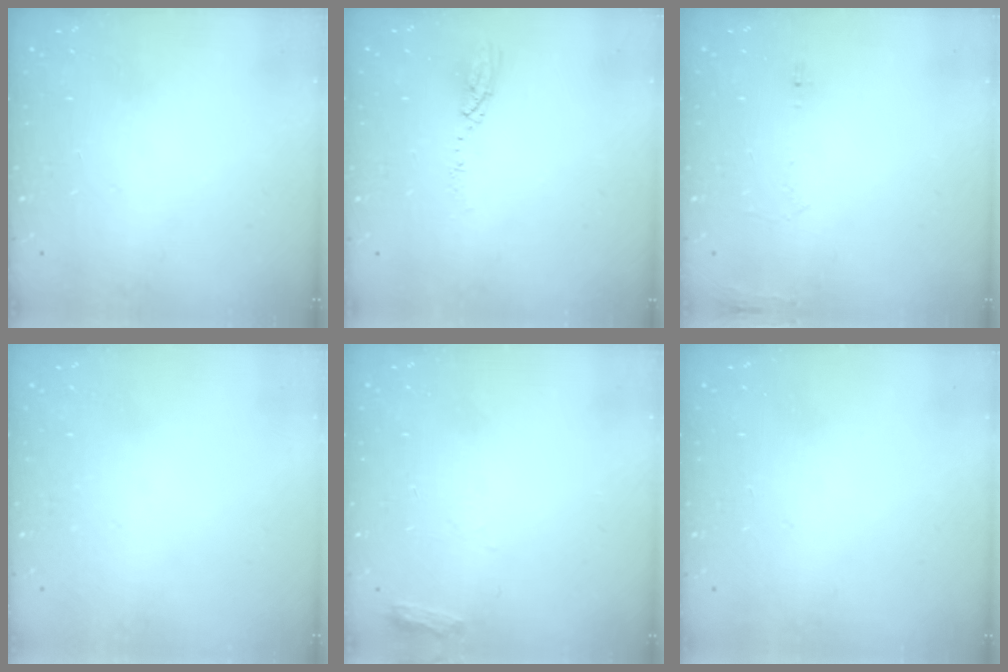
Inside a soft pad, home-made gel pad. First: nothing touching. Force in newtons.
{"total": 3.8, "press": 3.8, "slide": 0.2}
{"total": 6.4, "press": 6.2, "slide": 1.5}
{"total": 0.0}
{"total": 4.2, "press": 4.2, "slide": 0.5}
{"total": 8.9, "press": 3.1, "slide": 8.3}